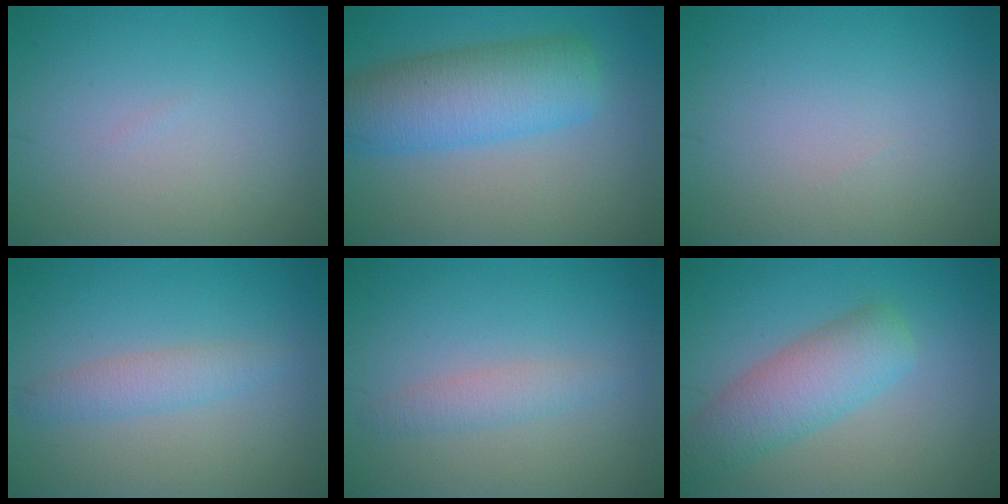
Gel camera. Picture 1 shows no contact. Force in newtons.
{"total": 7.2, "press": 7.2, "slide": 0.4}
{"total": 0.0}
{"total": 2.1, "press": 2.1, "slide": 0.1}
{"total": 1.7, "press": 1.7, "slide": 0.1}
{"total": 4.9, "press": 4.9, "slide": 0.3}